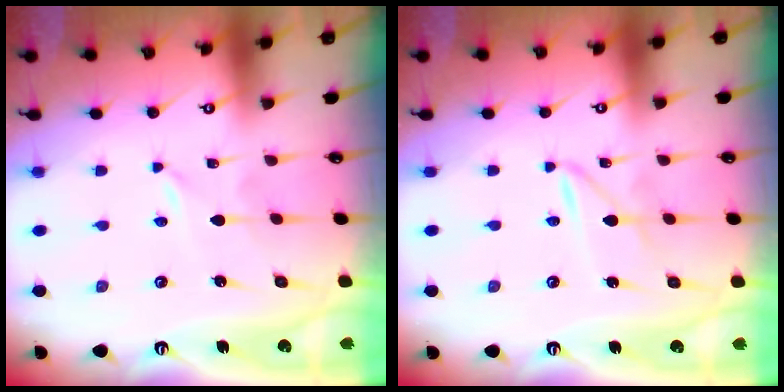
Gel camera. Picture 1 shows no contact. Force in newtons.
{"total": 3.1, "press": 3.1, "slide": 0.2}